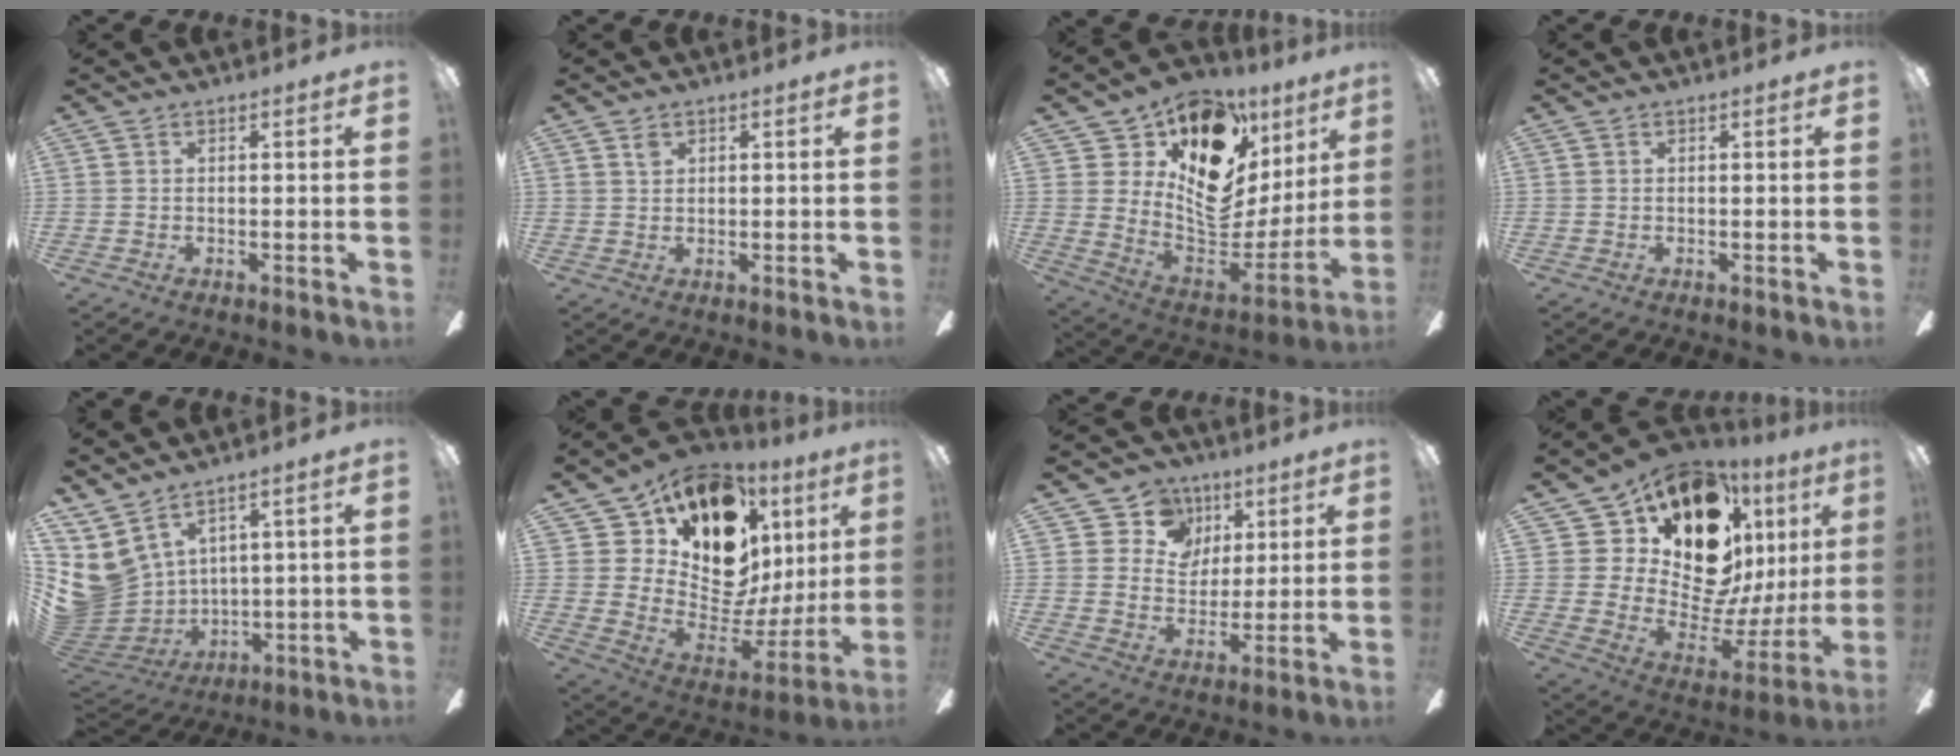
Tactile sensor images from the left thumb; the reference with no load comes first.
{"total": 1.1, "force": [0.9, 0.6, 0.4], "torque": [-0.011, 0.000, 0.017]}
{"total": 17.3, "force": [10.0, 10.6, 9.4], "torque": [-0.161, -0.096, 0.181]}
{"total": 0.0}
{"total": 8.2, "force": [4.9, 6.1, 2.5], "torque": [-0.100, -0.046, 0.102]}
{"total": 19.8, "force": [13.2, 11.5, 9.3], "torque": [-0.176, -0.108, 0.255]}
{"total": 10.4, "force": [5.6, 8.6, 1.6], "torque": [-0.038, -0.032, 0.107]}
{"total": 22.7, "force": [14.1, 12.1, 12.9], "torque": [-0.250, -0.118, 0.266]}